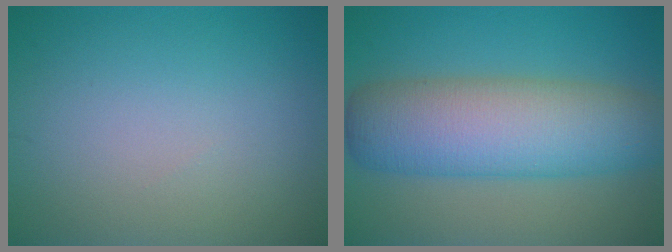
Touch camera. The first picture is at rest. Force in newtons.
{"total": 9.7, "press": 9.7, "slide": 0.3}